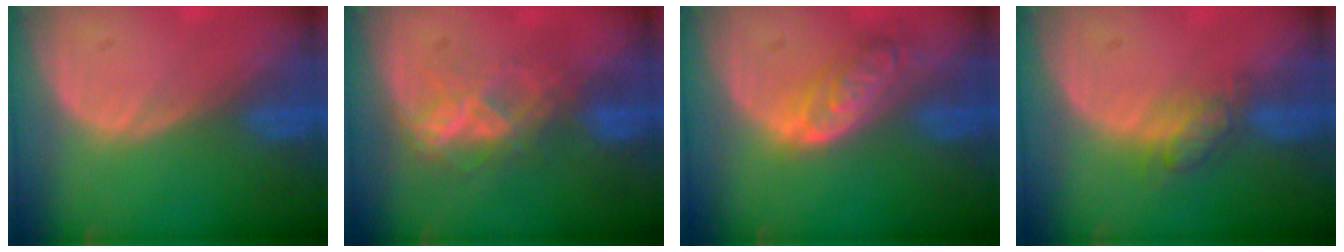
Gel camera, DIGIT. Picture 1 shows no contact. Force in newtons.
{"total": 5.8, "press": 5.6, "slide": 1.6}
{"total": 6.3, "press": 5.7, "slide": 2.8}
{"total": 4.9, "press": 4.3, "slide": 2.3}